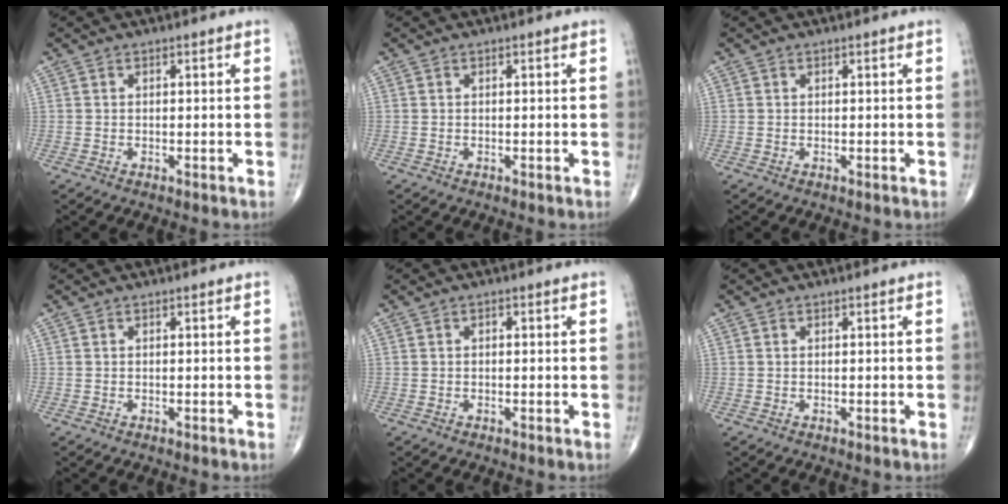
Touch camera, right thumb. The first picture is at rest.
{"total": 0.0}
{"total": 0.0}
{"total": 0.0}
{"total": 0.5, "force": [0.0, 0.3, 0.4], "torque": [-0.008, 0.000, -0.001]}
{"total": 0.0}